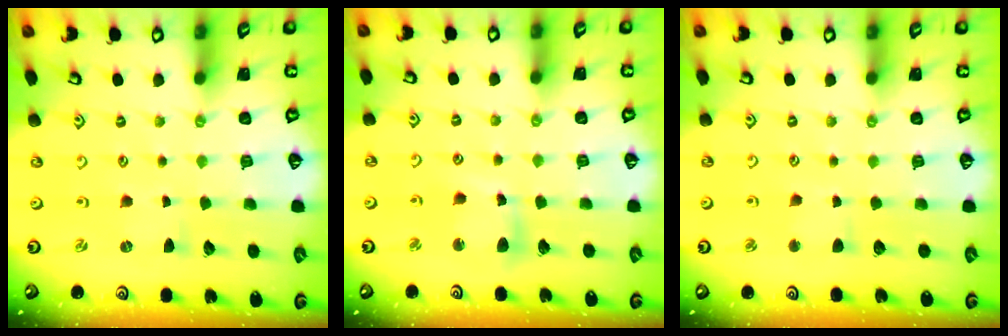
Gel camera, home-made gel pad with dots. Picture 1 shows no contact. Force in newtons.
{"total": 8.4, "press": 8.3, "slide": 1.3}
{"total": 3.9, "press": 3.9, "slide": 0.2}